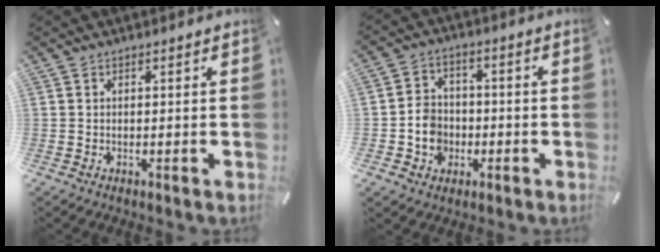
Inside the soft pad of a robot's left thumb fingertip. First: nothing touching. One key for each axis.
{"total": 7.9, "fx": -1.9, "fy": 7.1, "fz": 2.8, "tx": -0.051, "ty": 0.015, "tz": -0.032}